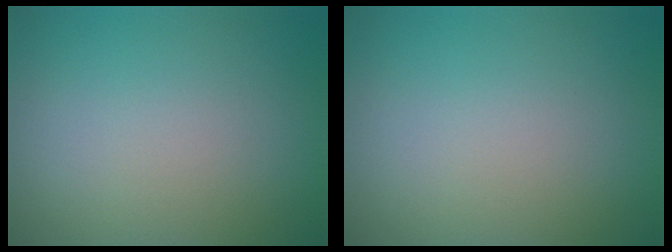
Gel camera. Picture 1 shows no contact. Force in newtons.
{"total": 0.0}